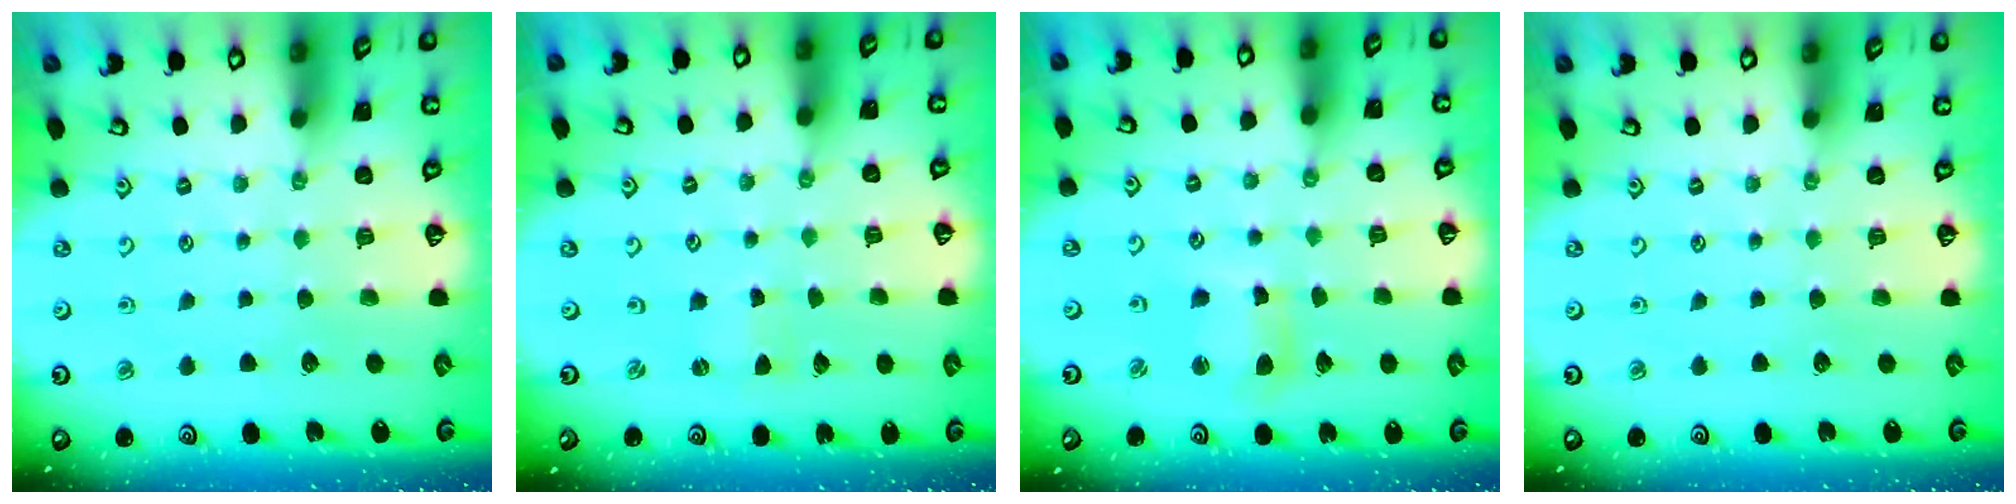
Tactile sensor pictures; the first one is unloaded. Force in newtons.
{"total": 0.0}
{"total": 6.0, "press": 5.9, "slide": 0.9}
{"total": 0.0}